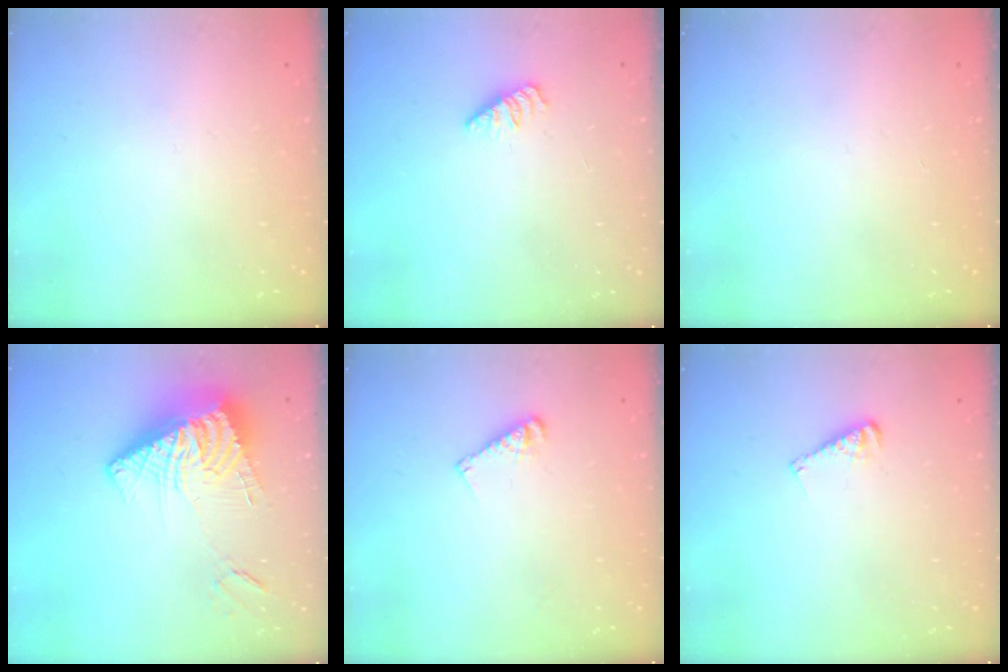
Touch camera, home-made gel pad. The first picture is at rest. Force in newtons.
{"total": 2.5, "press": 2.4, "slide": 0.4}
{"total": 0.0}
{"total": 16.3, "press": 16.2, "slide": 1.8}
{"total": 6.0, "press": 6.0, "slide": 0.2}
{"total": 4.9, "press": 4.9, "slide": 0.5}